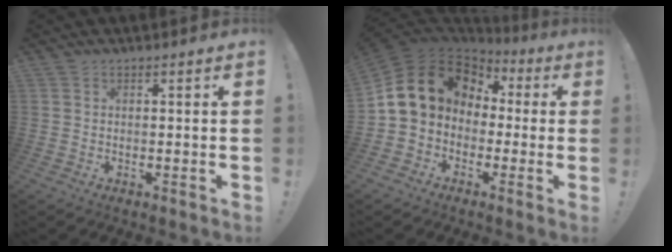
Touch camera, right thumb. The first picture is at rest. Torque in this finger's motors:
{"motor_torque": [2.39, 2.61, 0.56, -0.32, 0.14]}